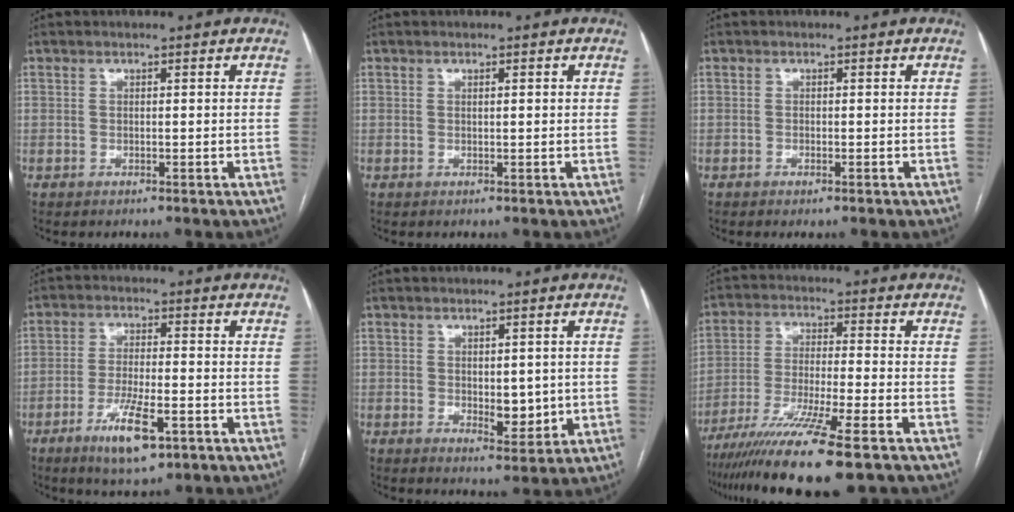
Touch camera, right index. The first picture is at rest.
{"total": 0.6, "force": [0.2, 0.1, 0.6], "torque": [-0.010, 0.002, 0.003]}
{"total": 0.8, "force": [-0.5, 0.1, 0.5], "torque": [-0.008, -0.001, -0.007]}
{"total": 8.2, "force": [-4.2, 1.9, 6.8], "torque": [-0.127, -0.013, -0.067]}
{"total": 4.6, "force": [-0.2, 2.2, 4.0], "torque": [-0.053, -0.007, 0.008]}
{"total": 14.1, "force": [-9.9, -0.5, 10.1], "torque": [-0.193, -0.042, -0.169]}